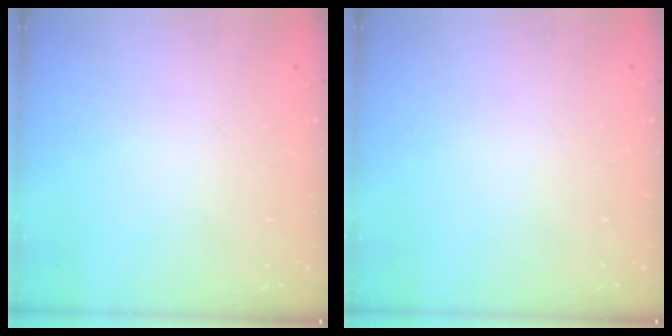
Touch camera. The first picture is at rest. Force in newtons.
{"total": 0.0}